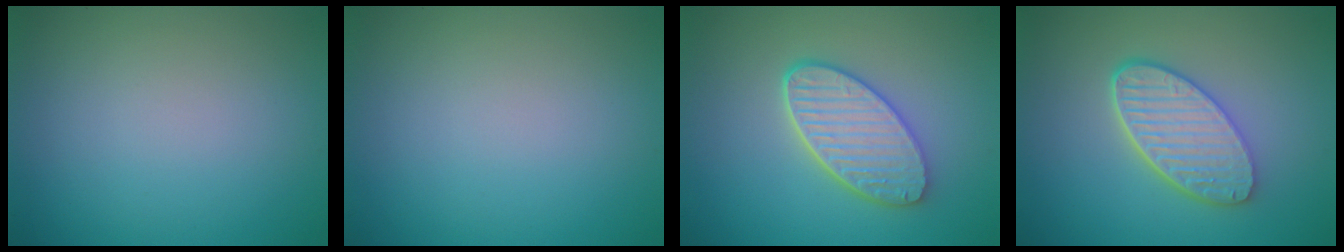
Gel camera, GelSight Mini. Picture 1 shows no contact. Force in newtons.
{"total": 0.0}
{"total": 5.3, "press": 4.4, "slide": 3.0}
{"total": 5.4, "press": 4.2, "slide": 3.4}